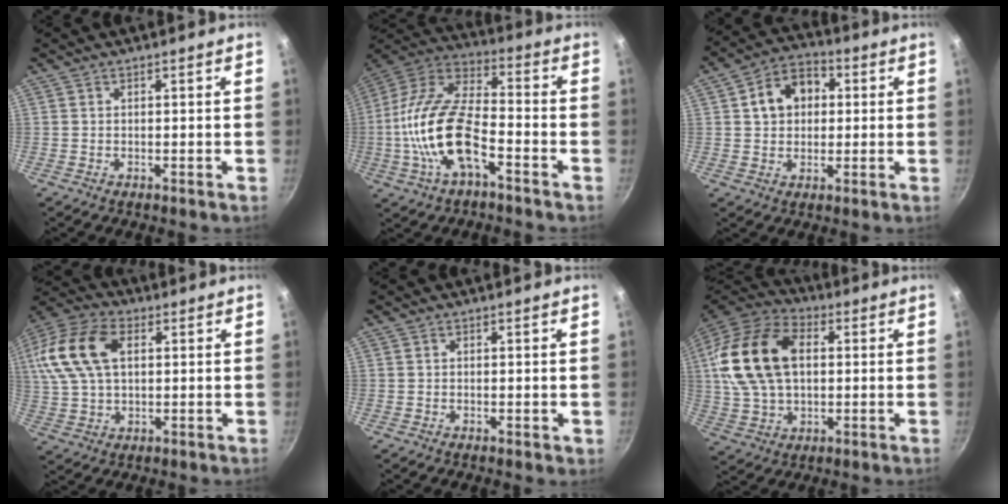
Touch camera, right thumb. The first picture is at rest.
{"total": 18.4, "force": [-5.6, 8.3, 15.4], "torque": [-0.293, 0.040, -0.123]}
{"total": 10.1, "force": [2.1, 7.8, 6.1], "torque": [-0.066, 0.018, 0.022]}
{"total": 17.9, "force": [4.5, 11.3, 13.2], "torque": [-0.270, 0.018, 0.074]}
{"total": 0.7, "force": [0.1, 0.2, 0.7], "torque": [-0.008, -0.002, -0.001]}
{"total": 20.8, "force": [3.3, 13.7, 15.3], "torque": [-0.279, 0.023, 0.053]}